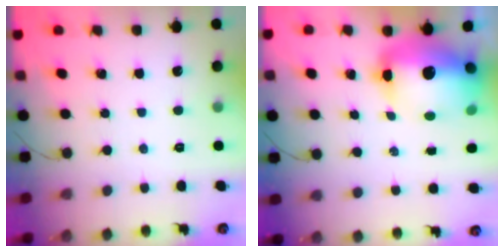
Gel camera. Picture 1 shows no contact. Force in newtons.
{"total": 16.9, "press": 16.3, "slide": 4.3}